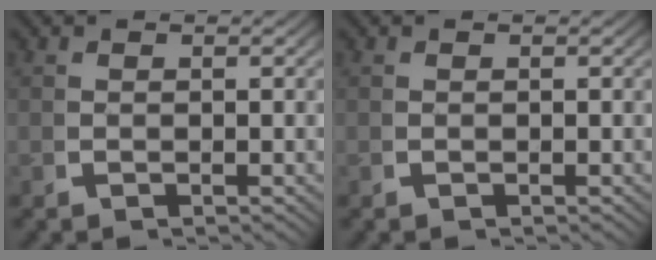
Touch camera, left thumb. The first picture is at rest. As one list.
[{"total": 0.0}]